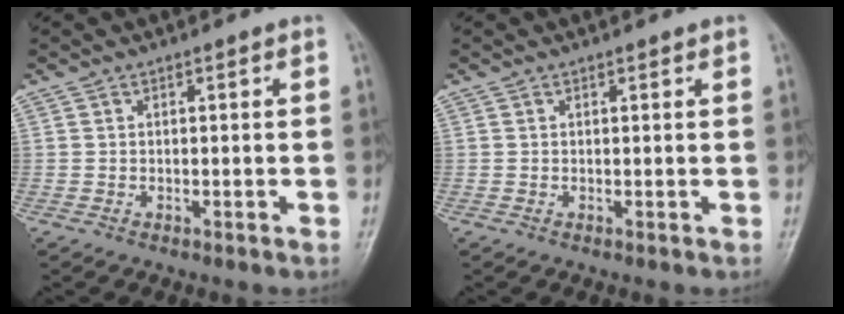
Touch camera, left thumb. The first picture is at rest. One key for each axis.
{"total": 0.7, "fx": 0.6, "fy": 0.2, "fz": 0.3, "tx": -0.005, "ty": -0.001, "tz": 0.008}